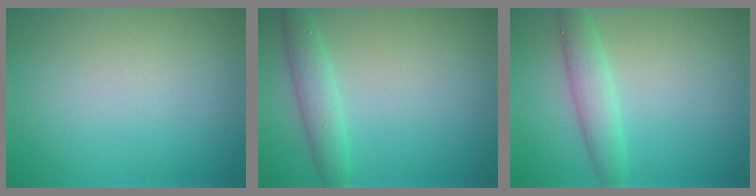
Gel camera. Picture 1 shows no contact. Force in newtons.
{"total": 2.8, "press": 2.8, "slide": 0.1}
{"total": 2.9, "press": 2.9, "slide": 0.1}